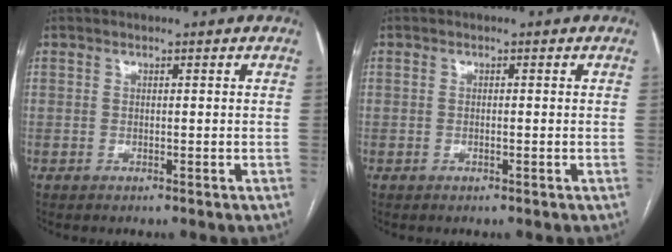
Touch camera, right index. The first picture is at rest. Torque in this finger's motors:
{"motor_torque": [-0.16, -0.01, -0.03, -0.01]}